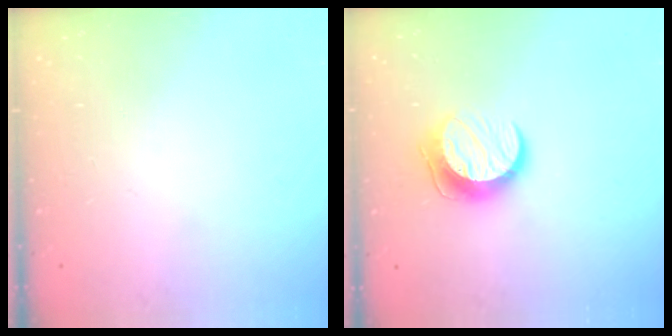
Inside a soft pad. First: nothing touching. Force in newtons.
{"total": 10.3, "press": 10.3, "slide": 0.5}